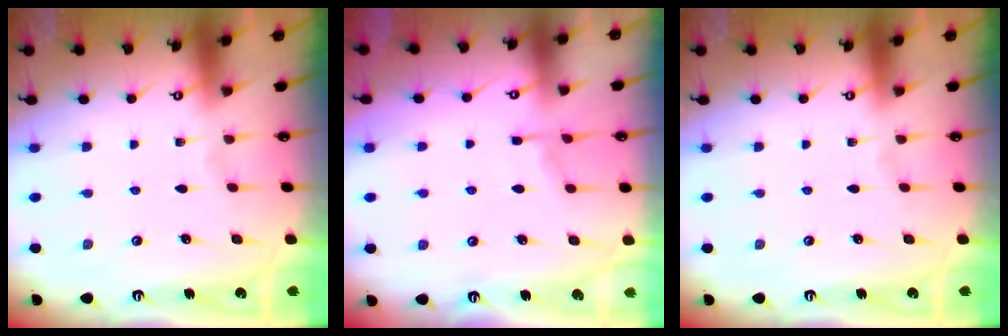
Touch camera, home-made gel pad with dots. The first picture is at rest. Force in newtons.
{"total": 3.5, "press": 3.5, "slide": 0.6}
{"total": 0.0}